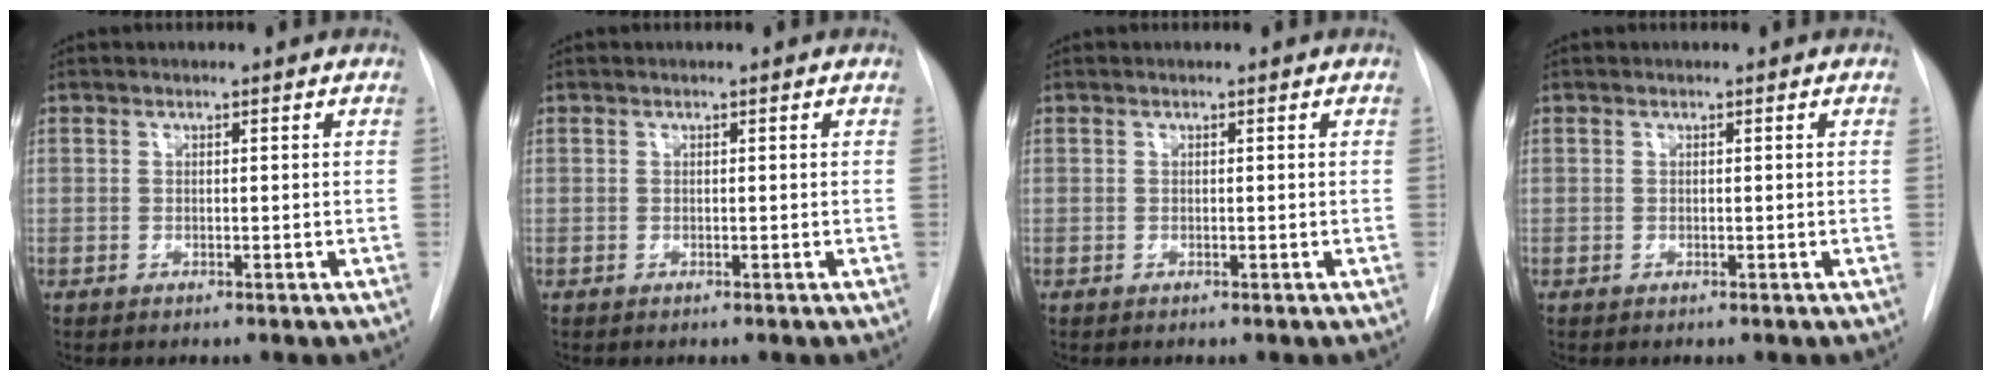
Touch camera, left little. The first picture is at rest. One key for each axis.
{"total": 0.0}
{"total": 0.0}
{"total": 0.0}